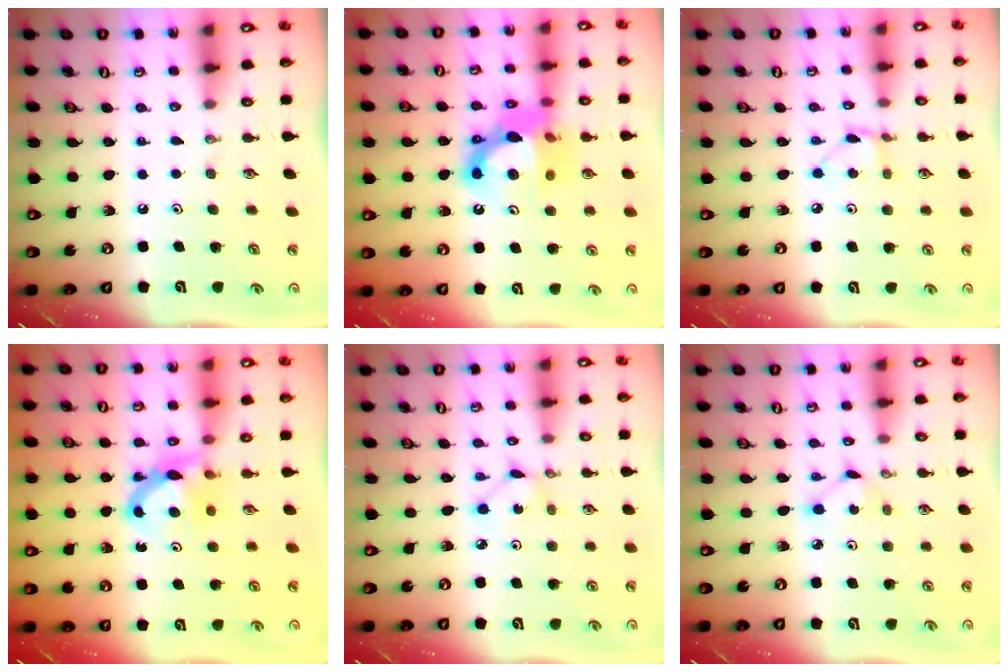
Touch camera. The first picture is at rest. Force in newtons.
{"total": 14.3, "press": 14.3, "slide": 1.1}
{"total": 2.8, "press": 2.8, "slide": 0.1}
{"total": 7.8, "press": 7.8, "slide": 0.1}
{"total": 2.0, "press": 1.9, "slide": 0.2}
{"total": 3.2, "press": 3.2, "slide": 0.5}